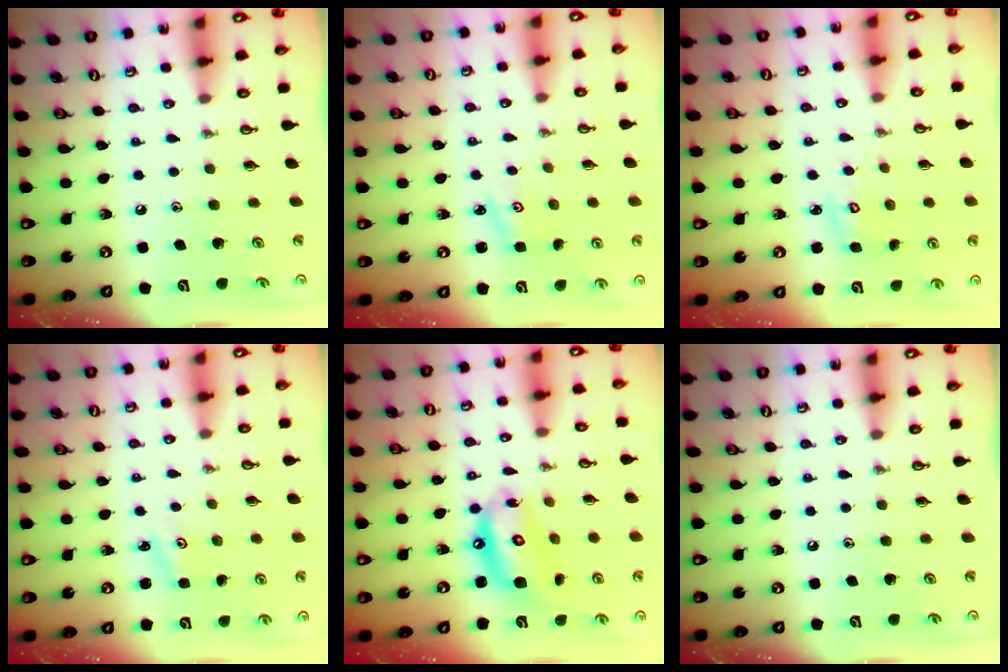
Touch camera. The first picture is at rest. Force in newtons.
{"total": 3.0, "press": 3.0, "slide": 0.4}
{"total": 3.5, "press": 3.5, "slide": 0.3}
{"total": 2.1, "press": 2.1, "slide": 0.3}
{"total": 12.9, "press": 12.7, "slide": 1.9}
{"total": 0.0}